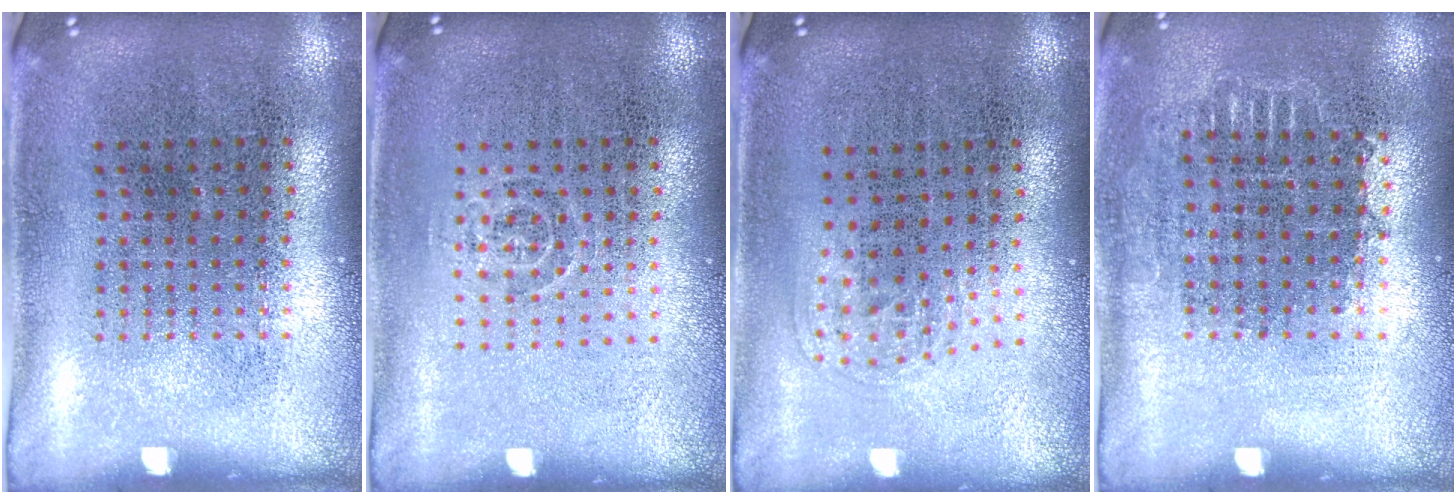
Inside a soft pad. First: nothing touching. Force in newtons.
{"total": 0.8, "press": 0.5, "slide": 0.6}
{"total": 1.0, "press": 0.7, "slide": 0.7}
{"total": 0.7, "press": 0.7, "slide": 0.3}